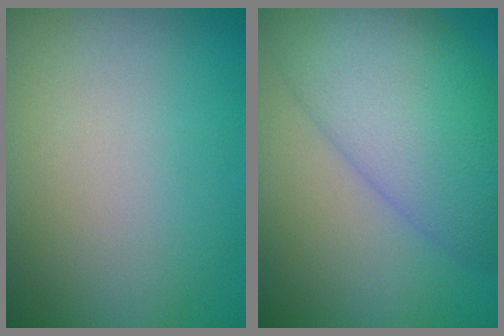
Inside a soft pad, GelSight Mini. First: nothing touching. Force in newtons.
{"total": 9.9, "press": 9.9, "slide": 0.3}